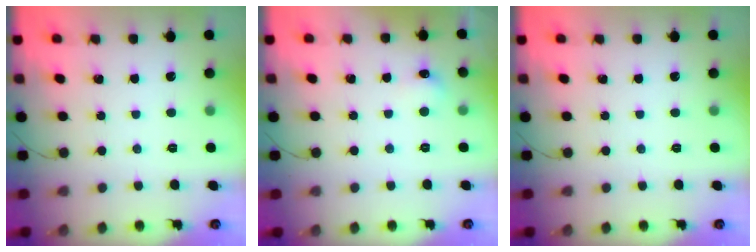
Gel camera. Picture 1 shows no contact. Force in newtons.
{"total": 5.6, "press": 5.4, "slide": 1.7}
{"total": 0.0}